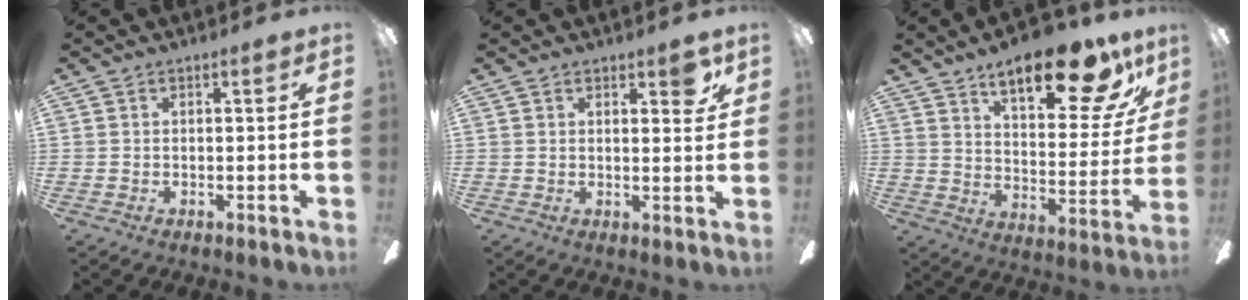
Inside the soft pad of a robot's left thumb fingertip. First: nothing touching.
{"total": 4.5, "force": [2.9, 1.9, 2.9], "torque": [-0.023, -0.011, 0.043]}
{"total": 20.1, "force": [13.9, 7.2, 12.6], "torque": [-0.182, -0.081, 0.225]}